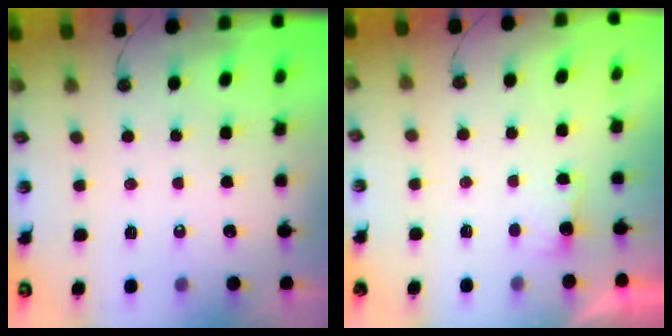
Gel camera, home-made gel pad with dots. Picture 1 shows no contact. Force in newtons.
{"total": 1.1, "press": 0.8, "slide": 0.7}